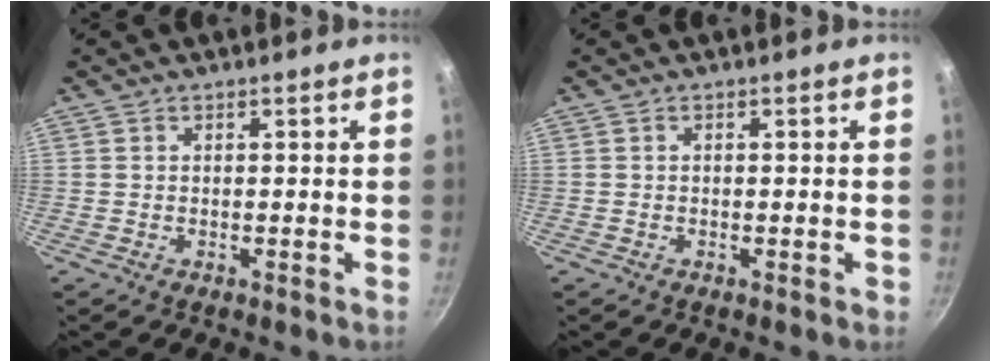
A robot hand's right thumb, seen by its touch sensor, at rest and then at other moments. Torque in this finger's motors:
{"motor_torque": [-0.38, -0.07, -0.27, 0.08, -0.06]}